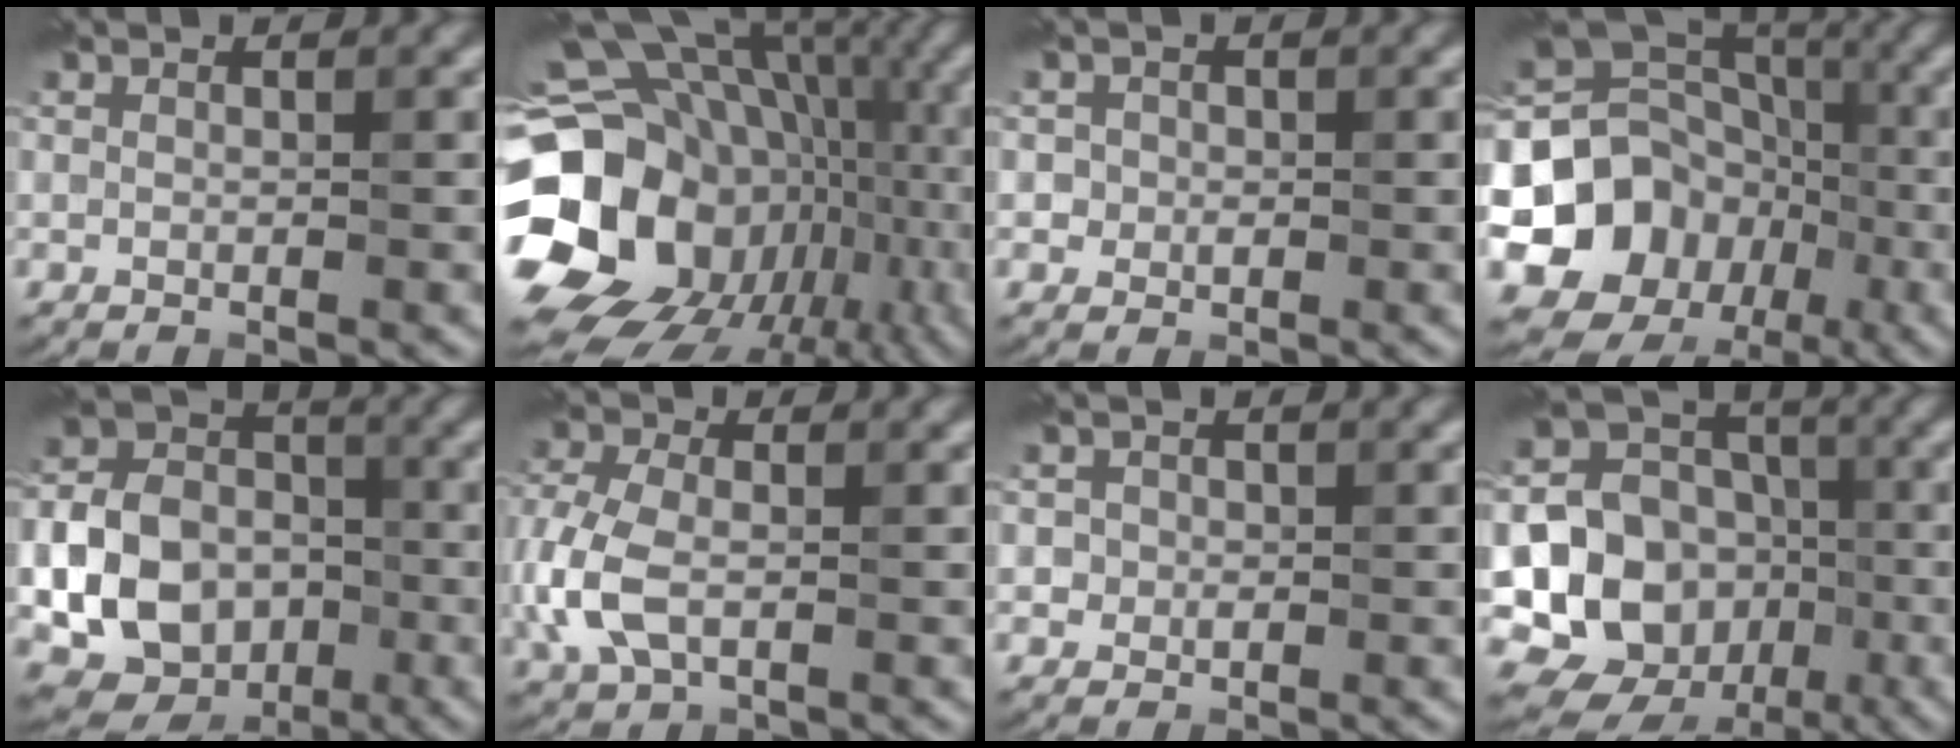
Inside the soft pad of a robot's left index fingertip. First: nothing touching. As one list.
[{"total": 20.5, "force": [-3.3, 17.1, 10.8], "torque": [-0.195, -0.005, -0.059]}, {"total": 1.6, "force": [0.2, 1.5, 0.5], "torque": [0.004, 0.000, -0.002]}, {"total": 14.9, "force": [-4.0, 13.0, 5.9], "torque": [-0.120, -0.007, -0.086]}, {"total": 10.6, "force": [-2.9, 8.3, 5.9], "torque": [-0.104, -0.015, -0.061]}, {"total": 5.7, "force": [-0.9, 3.8, 4.2], "torque": [-0.114, -0.001, -0.025]}, {"total": 1.4, "force": [0.1, 1.4, 0.5], "torque": [0.002, -0.002, -0.002]}, {"total": 13.6, "force": [-4.1, 12.2, 4.4], "torque": [-0.098, -0.010, -0.078]}]